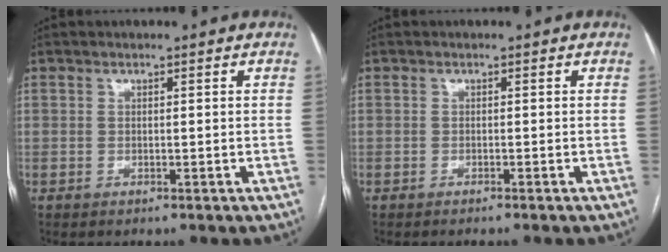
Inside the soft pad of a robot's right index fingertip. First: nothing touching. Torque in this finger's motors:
{"motor_torque": [0.04, 0.08, -0.03, 0.01]}